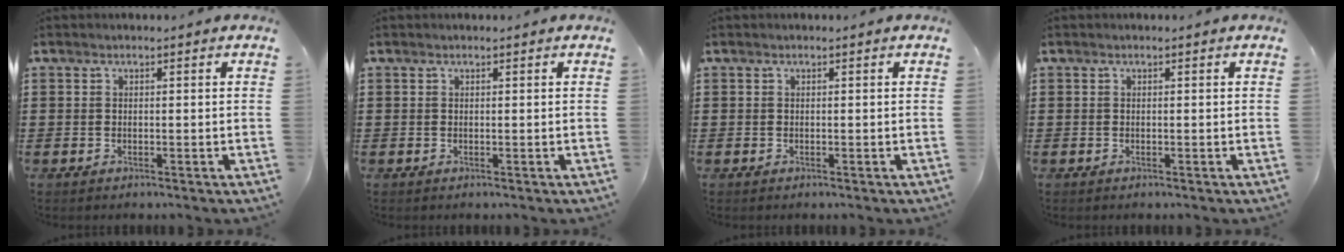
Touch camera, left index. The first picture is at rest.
{"total": 0.0}
{"total": 0.0}
{"total": 0.0}